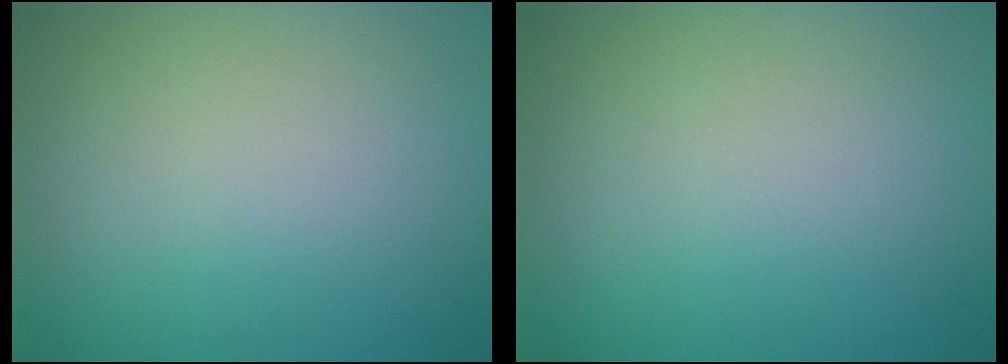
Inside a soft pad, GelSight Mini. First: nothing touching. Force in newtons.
{"total": 0.0}